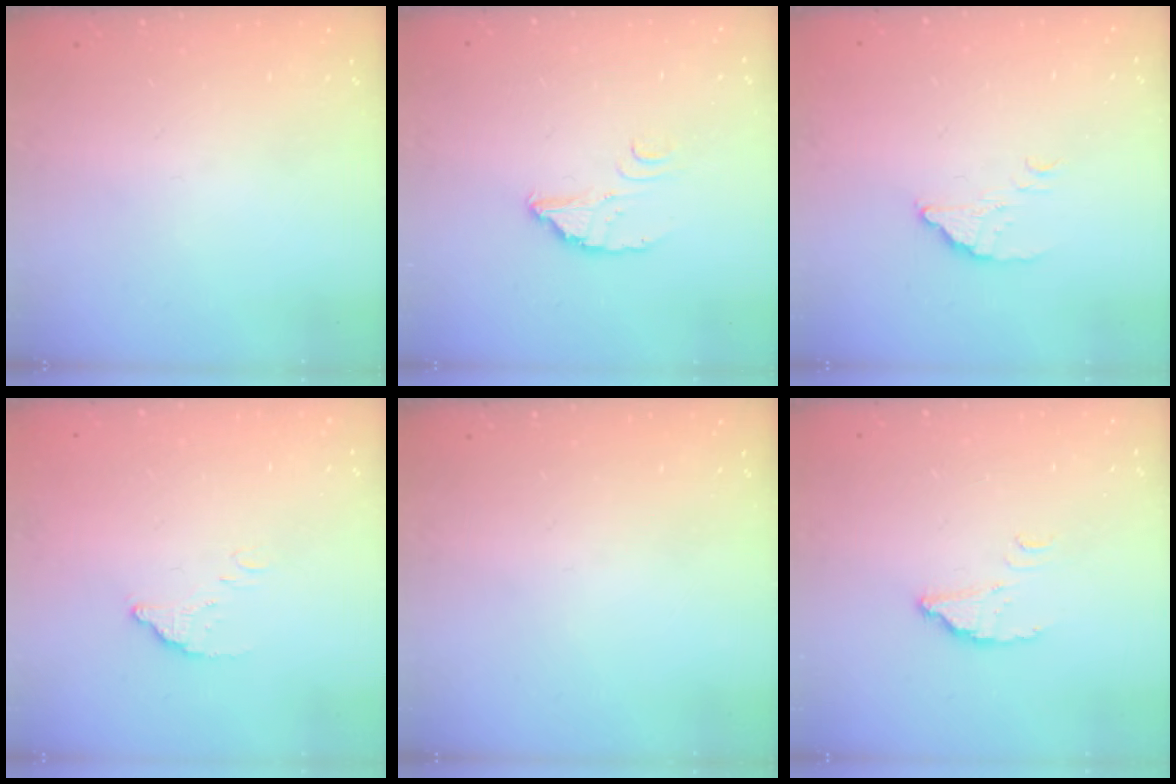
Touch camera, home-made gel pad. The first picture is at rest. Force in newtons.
{"total": 4.2, "press": 4.1, "slide": 0.2}
{"total": 2.2, "press": 2.2, "slide": 0.0}
{"total": 4.9, "press": 4.9, "slide": 0.1}
{"total": 0.0}
{"total": 2.5, "press": 2.5, "slide": 0.2}